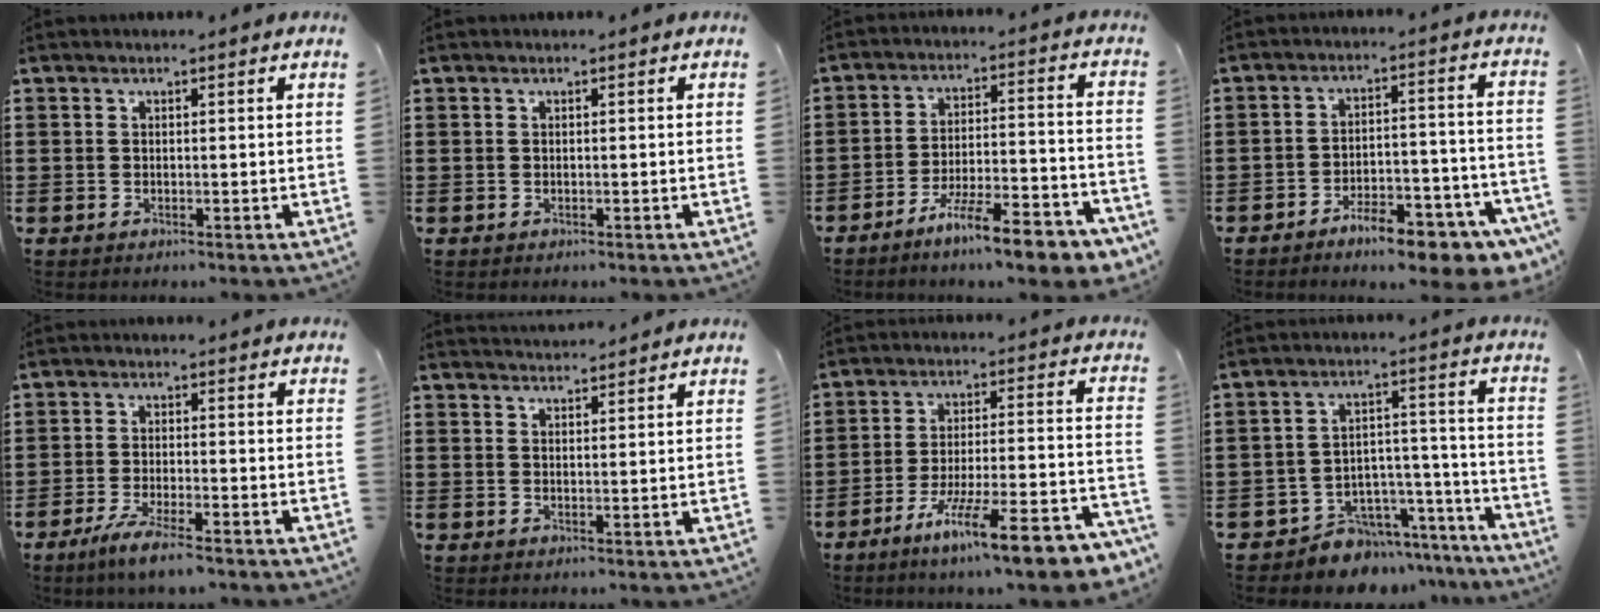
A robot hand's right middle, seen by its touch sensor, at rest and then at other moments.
{"total": 0.0}
{"total": 10.8, "force": [-8.4, 1.4, 6.6], "torque": [-0.107, 0.018, -0.156]}
{"total": 9.1, "force": [-7.4, 2.1, 5.0], "torque": [-0.072, 0.020, -0.133]}
{"total": 4.4, "force": [-3.4, 0.0, 2.8], "torque": [-0.058, -0.010, -0.062]}
{"total": 2.0, "force": [2.0, 0.1, 0.0], "torque": [-0.004, 0.002, 0.039]}
{"total": 12.6, "force": [-9.5, 1.1, 8.2], "torque": [-0.129, 0.019, -0.172]}
{"total": 6.9, "force": [-6.4, 2.6, 0.6], "torque": [-0.010, 0.024, -0.121]}